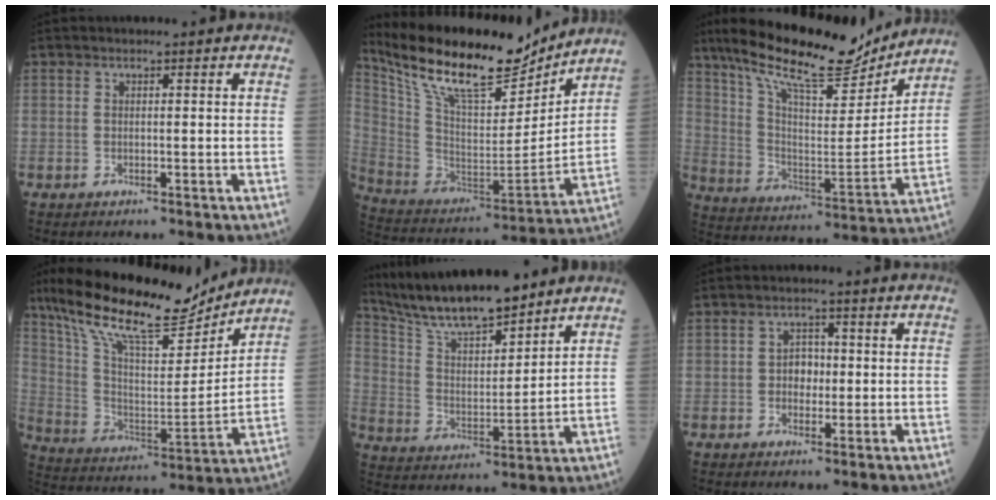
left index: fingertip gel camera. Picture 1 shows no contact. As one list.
[{"total": 20.8, "force": [17.5, 4.6, 10.2], "torque": [-0.199, -0.006, 0.309]}, {"total": 20.3, "force": [17.2, 3.7, 10.1], "torque": [-0.181, -0.006, 0.285]}, {"total": 20.2, "force": [16.9, 3.9, 10.5], "torque": [-0.193, -0.002, 0.294]}, {"total": 14.8, "force": [13.0, 2.1, 6.6], "torque": [-0.128, 0.005, 0.240]}, {"total": 3.0, "force": [-0.2, 2.2, 2.1], "torque": [-0.031, 0.009, -0.004]}]